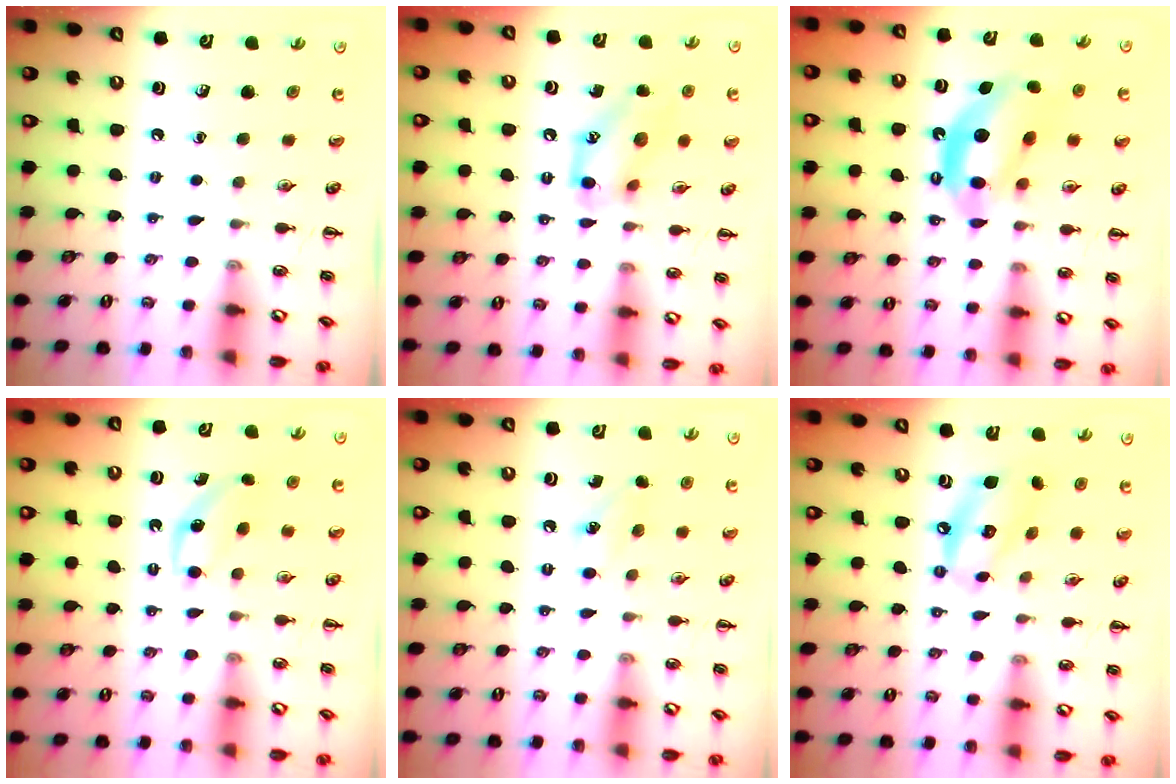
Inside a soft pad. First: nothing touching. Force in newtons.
{"total": 13.2, "press": 13.1, "slide": 1.2}
{"total": 12.0, "press": 11.5, "slide": 3.3}
{"total": 5.1, "press": 4.8, "slide": 1.4}
{"total": 6.6, "press": 6.4, "slide": 1.8}
{"total": 9.5, "press": 9.3, "slide": 2.1}